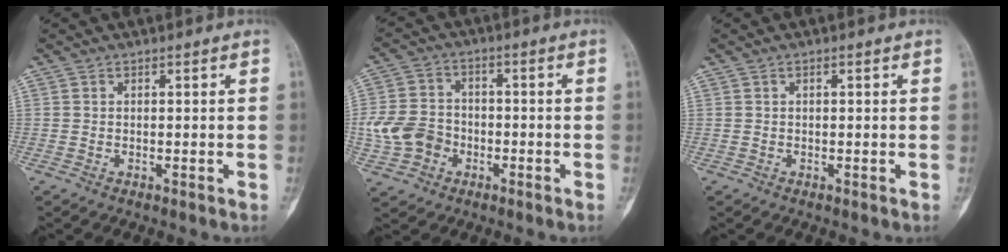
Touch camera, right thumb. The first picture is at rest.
{"total": 9.5, "force": [-2.6, 7.9, 4.5], "torque": [-0.064, 0.021, -0.050]}
{"total": 0.5, "force": [0.2, 0.2, 0.4], "torque": [-0.003, 0.002, 0.002]}